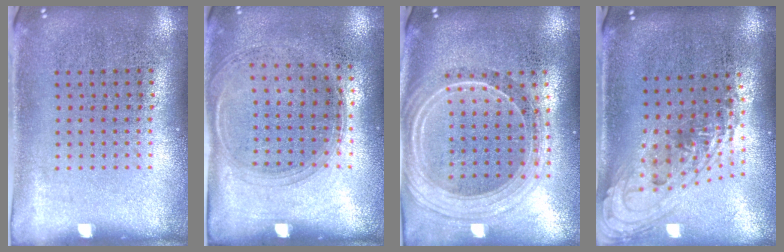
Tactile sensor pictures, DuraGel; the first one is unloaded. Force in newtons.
{"total": 1.4, "press": 1.2, "slide": 0.6}
{"total": 2.4, "press": 2.0, "slide": 1.2}
{"total": 1.5, "press": 1.2, "slide": 1.0}